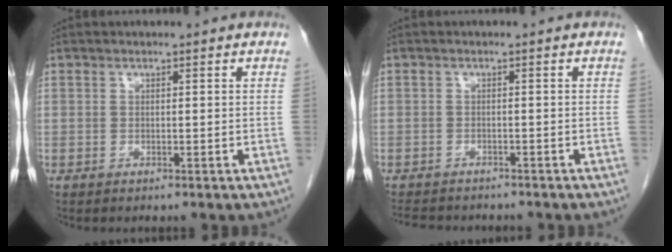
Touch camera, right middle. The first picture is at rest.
{"total": 7.2, "force": [-6.5, 2.0, 2.3], "torque": [-0.037, -0.005, -0.092]}